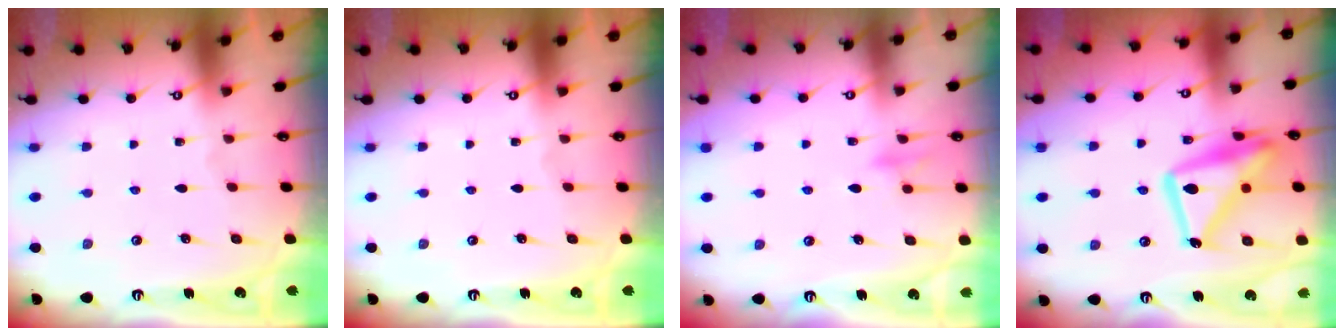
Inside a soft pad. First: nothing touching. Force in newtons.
{"total": 0.0}
{"total": 9.0, "press": 9.0, "slide": 0.8}
{"total": 16.0, "press": 15.9, "slide": 1.3}